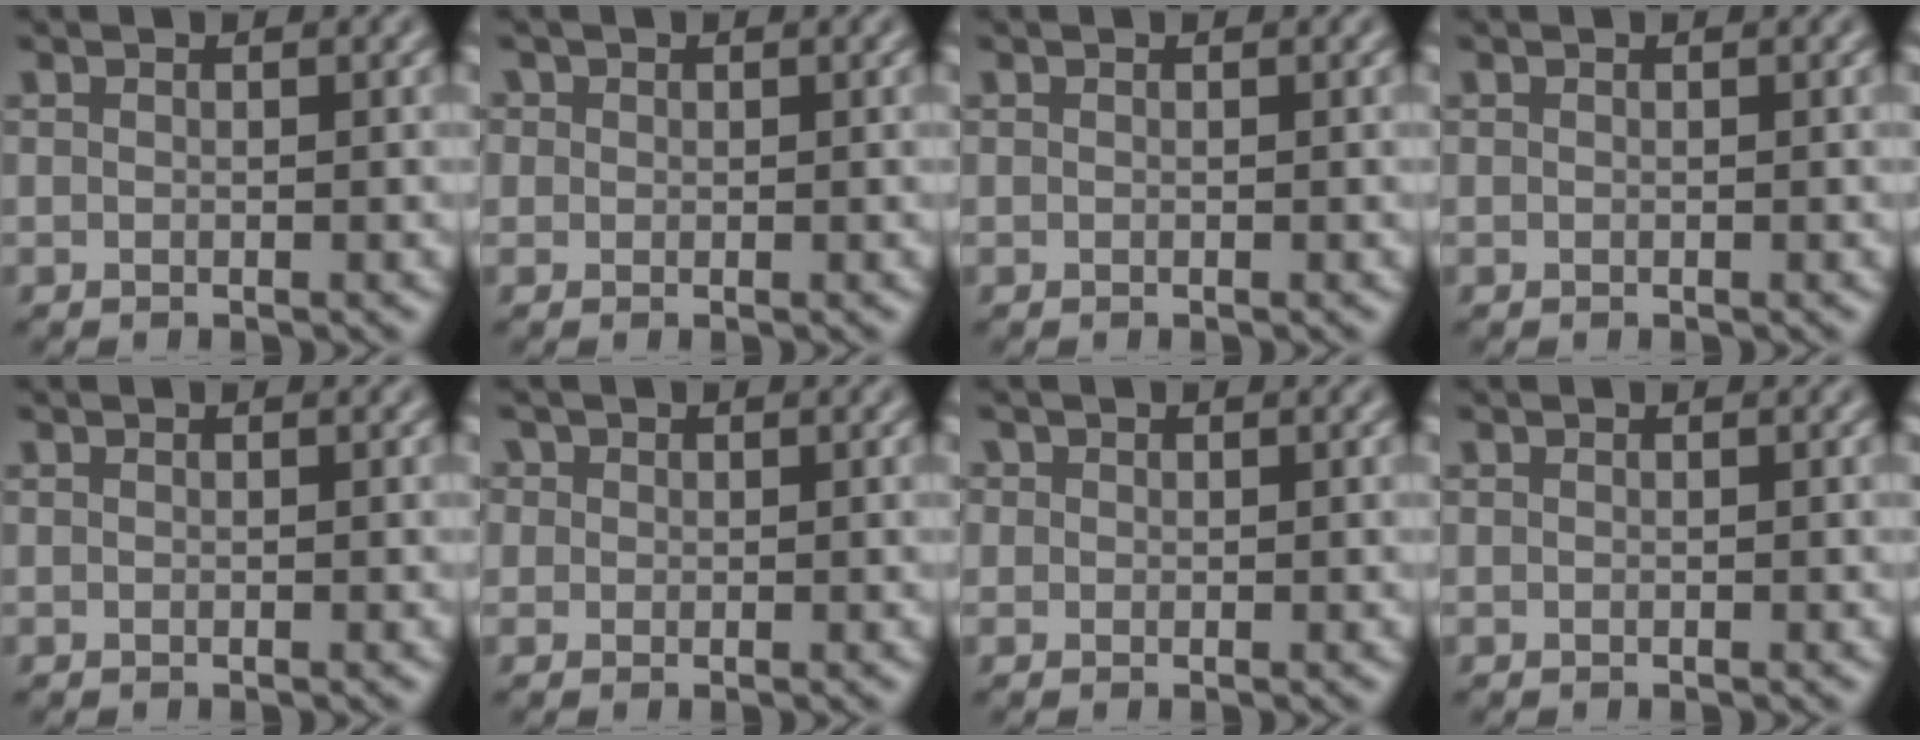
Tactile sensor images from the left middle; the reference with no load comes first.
{"total": 1.0, "force": [0.4, 0.9, 0.2], "torque": [0.000, 0.000, 0.001]}
{"total": 0.0}
{"total": 0.0}
{"total": 0.0}
{"total": 1.9, "force": [0.8, 1.6, 0.6], "torque": [-0.012, 0.007, 0.004]}
{"total": 0.8, "force": [0.3, 0.7, 0.1], "torque": [0.002, 0.000, -0.001]}
{"total": 0.0}